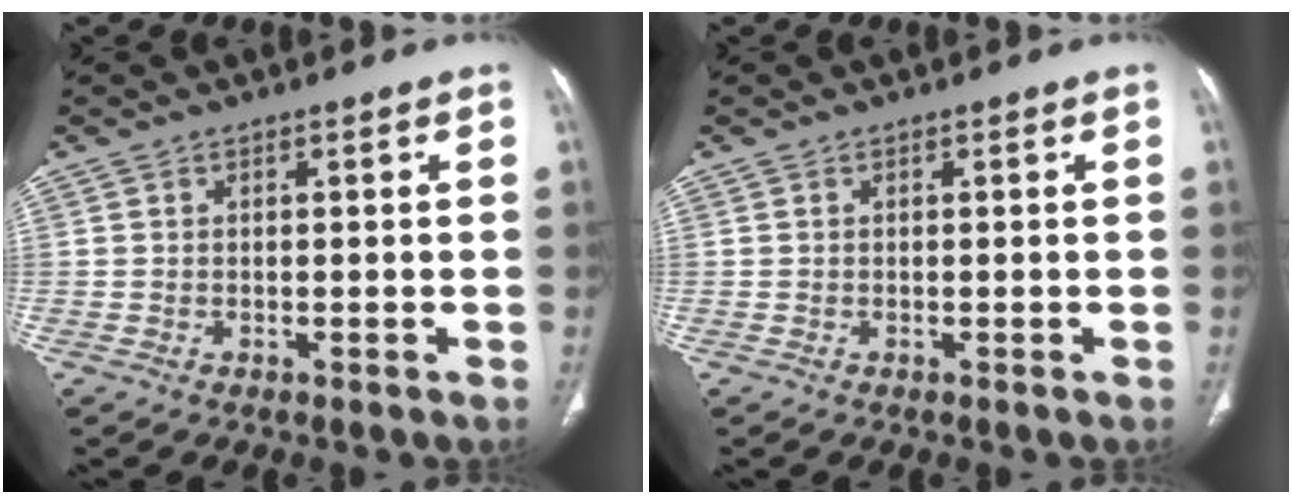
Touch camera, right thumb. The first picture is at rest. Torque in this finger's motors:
{"motor_torque": [0.00, 0.00, -0.23, 0.03, 0.02]}